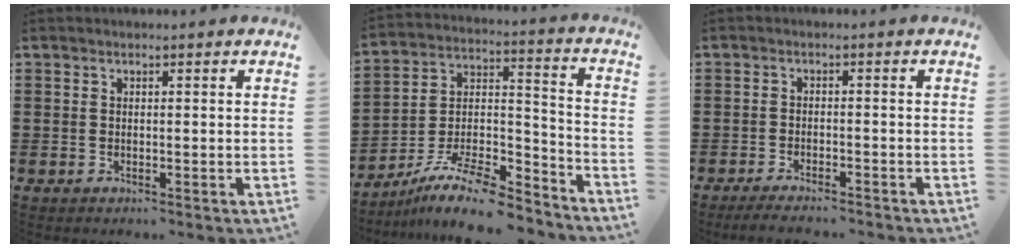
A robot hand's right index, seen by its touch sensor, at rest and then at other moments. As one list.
[{"total": 11.4, "force": [-9.5, 2.7, 5.8], "torque": [-0.102, 0.028, -0.184]}, {"total": 2.5, "force": [-2.4, 0.0, 0.5], "torque": [-0.009, 0.001, -0.049]}]